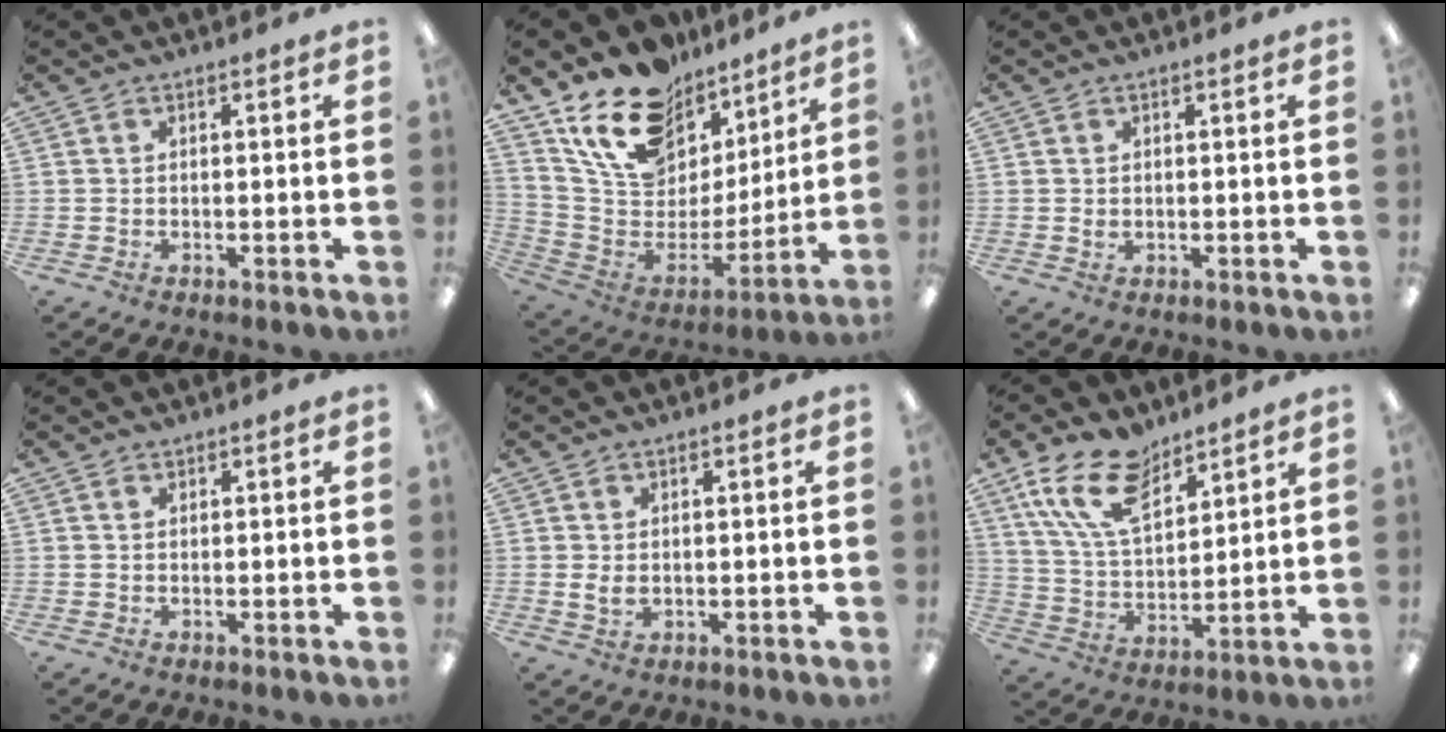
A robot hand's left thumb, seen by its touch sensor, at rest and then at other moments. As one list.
[{"total": 18.1, "force": [13.7, 9.8, 6.7], "torque": [-0.134, -0.101, 0.250]}, {"total": 0.8, "force": [0.2, 0.6, 0.5], "torque": [-0.002, -0.001, 0.002]}, {"total": 0.6, "force": [0.6, 0.2, 0.0], "torque": [0.000, 0.001, 0.011]}, {"total": 2.5, "force": [0.3, 1.6, 1.9], "torque": [-0.028, -0.001, 0.005]}, {"total": 15.3, "force": [9.9, 7.7, 8.8], "torque": [-0.180, -0.032, 0.186]}]